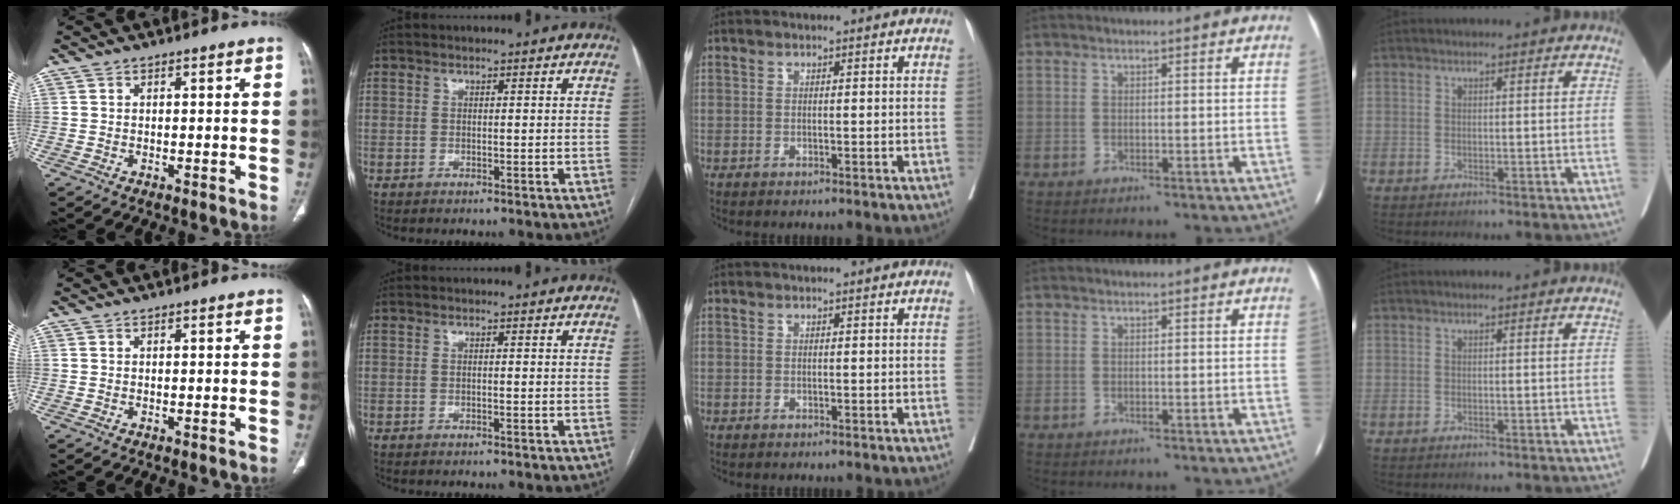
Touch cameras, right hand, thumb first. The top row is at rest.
{}